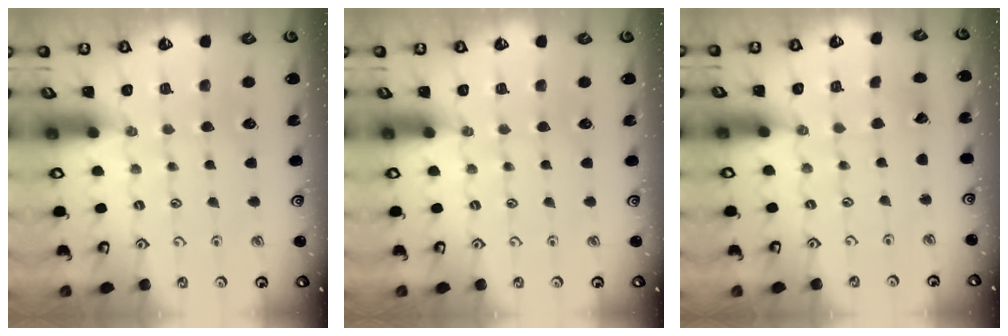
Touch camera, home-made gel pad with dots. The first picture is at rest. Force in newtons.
{"total": 0.0}
{"total": 1.4, "press": 1.4, "slide": 0.0}